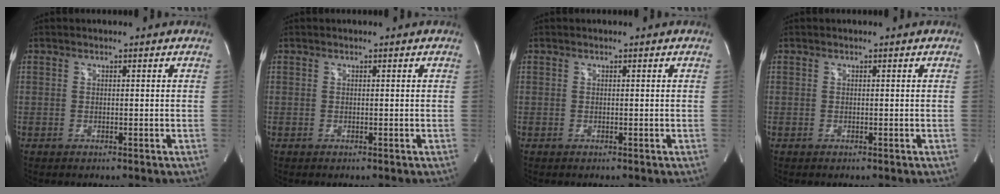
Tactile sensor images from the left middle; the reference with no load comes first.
{"total": 0.0}
{"total": 0.0}
{"total": 0.0}